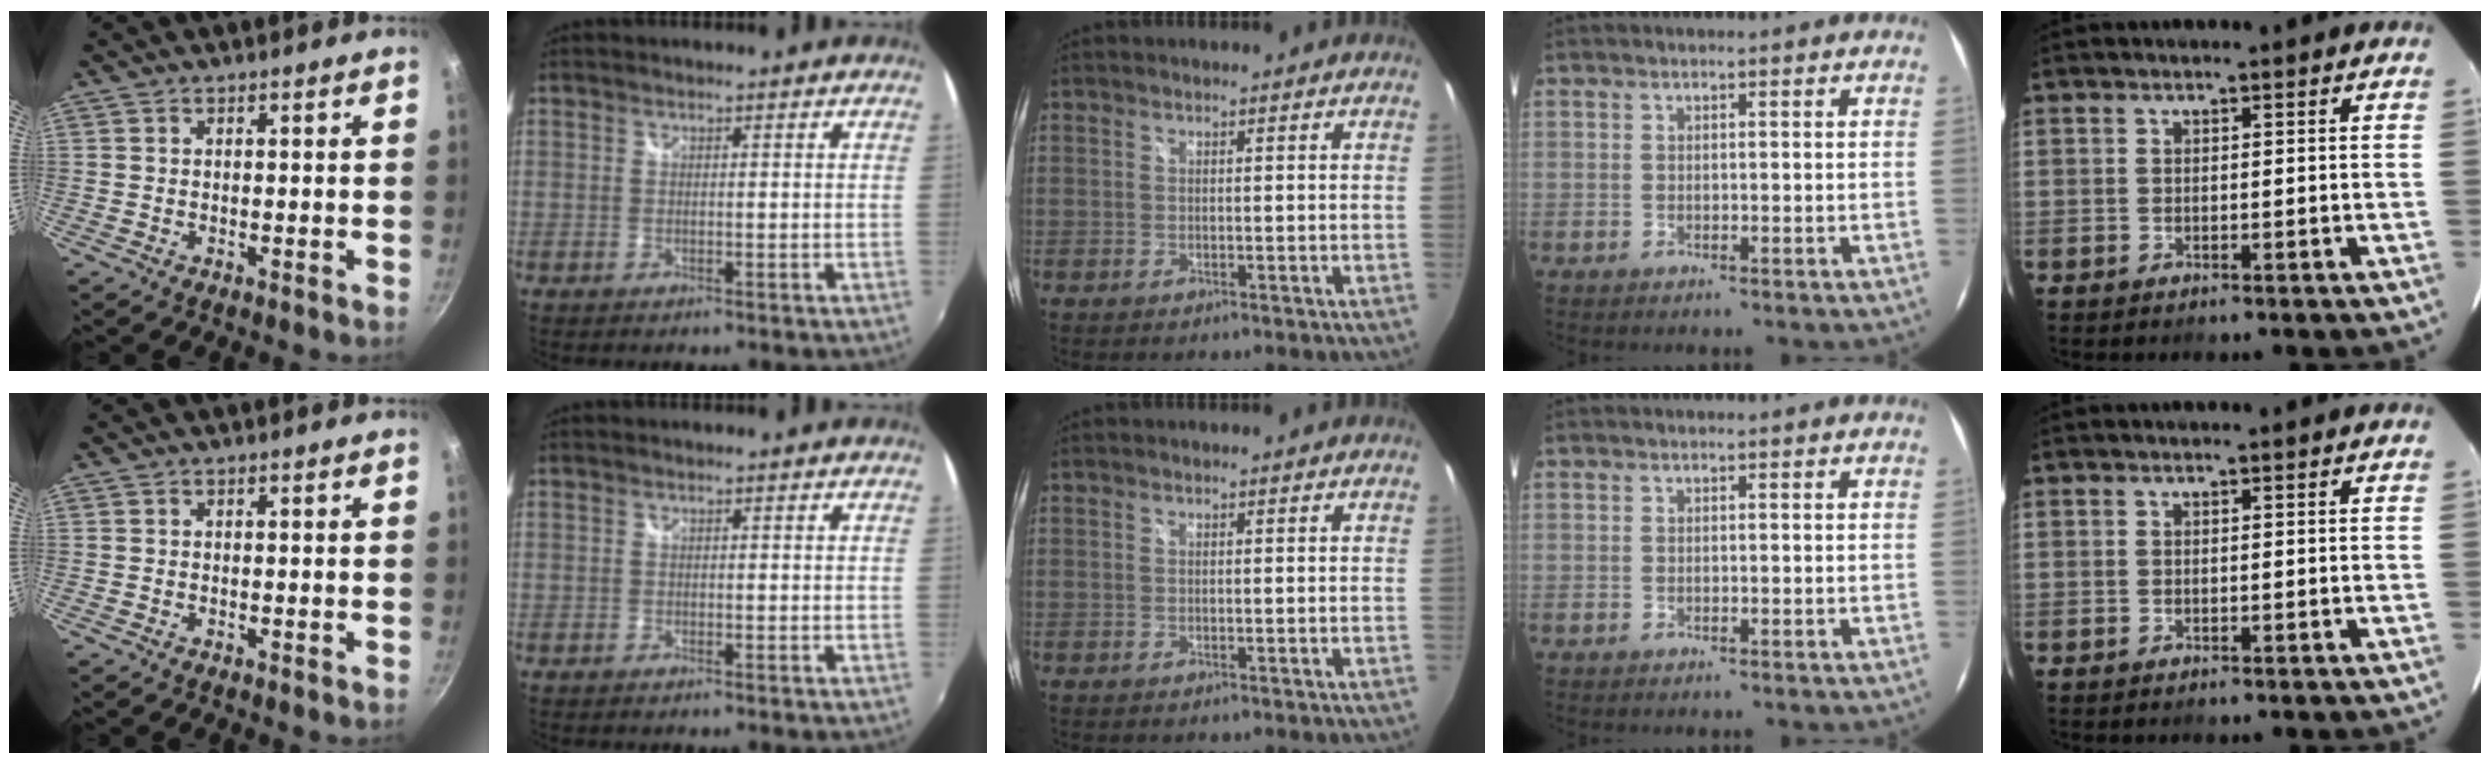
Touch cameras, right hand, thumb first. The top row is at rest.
{}